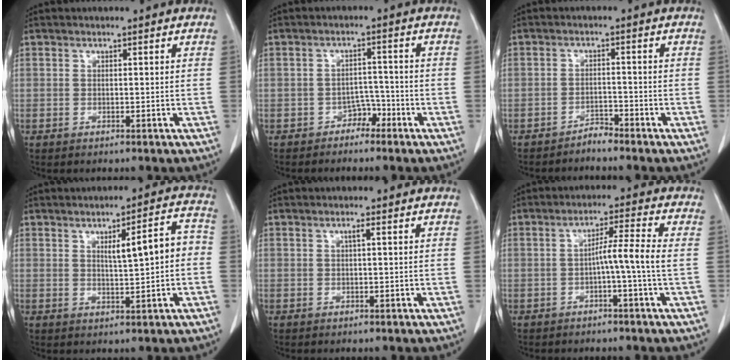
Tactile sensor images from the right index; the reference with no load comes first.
{"total": 2.7, "force": [-2.0, 1.5, 0.8], "torque": [-0.006, 0.008, -0.034]}
{"total": 2.0, "force": [-2.0, 0.1, 0.2], "torque": [0.004, -0.002, -0.033]}
{"total": 6.6, "force": [0.3, 1.1, 6.5], "torque": [-0.095, 0.019, 0.009]}
{"total": 0.9, "force": [0.2, 0.0, 0.8], "torque": [-0.014, 0.003, 0.003]}
{"total": 5.0, "force": [-0.9, -1.3, 4.7], "torque": [-0.076, 0.012, -0.015]}